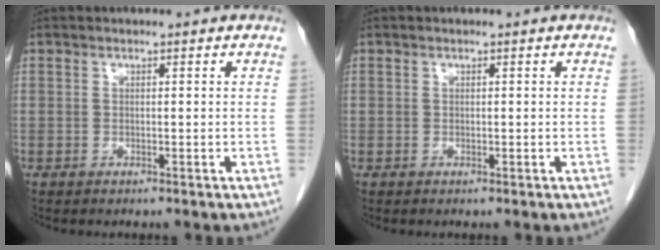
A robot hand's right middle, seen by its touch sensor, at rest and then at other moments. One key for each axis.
{"total": 0.0}